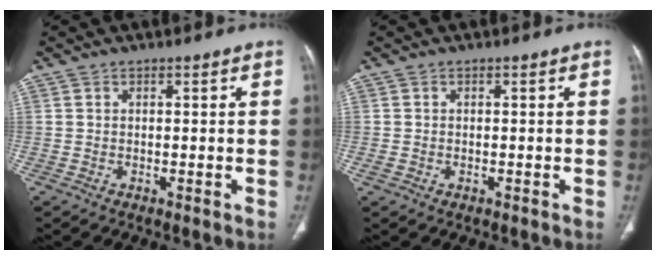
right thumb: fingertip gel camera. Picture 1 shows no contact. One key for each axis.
{"total": 0.9, "fx": -0.3, "fy": 0.7, "fz": 0.5, "tx": -0.016, "ty": 0.001, "tz": -0.003}